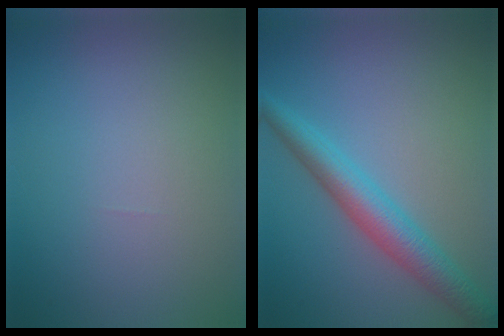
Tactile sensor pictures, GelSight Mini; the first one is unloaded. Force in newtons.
{"total": 4.4, "press": 4.4, "slide": 0.1}